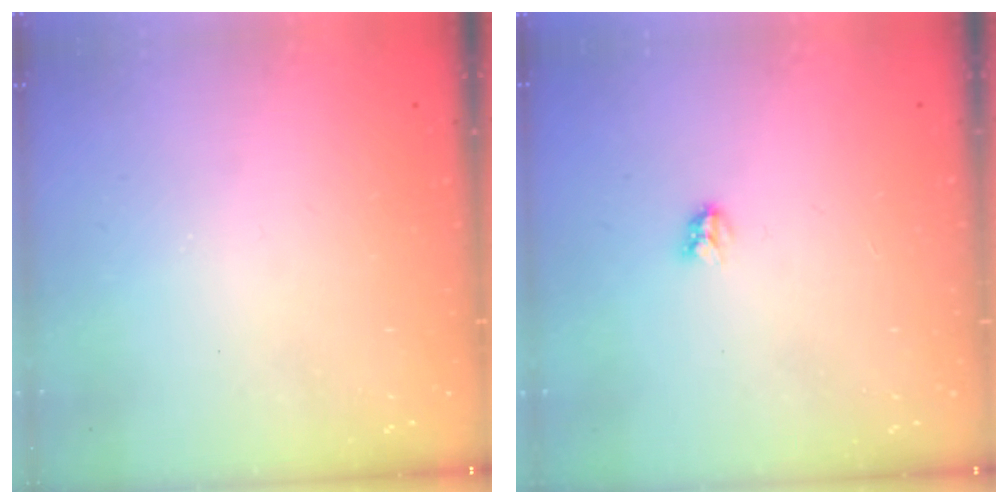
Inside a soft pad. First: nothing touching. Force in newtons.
{"total": 2.9, "press": 2.9, "slide": 0.3}